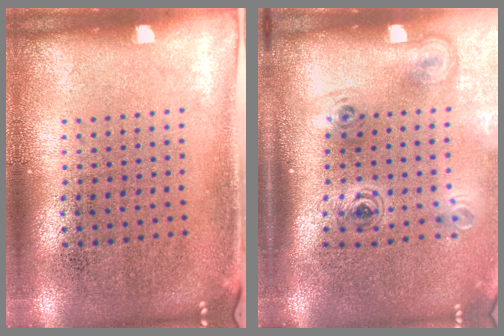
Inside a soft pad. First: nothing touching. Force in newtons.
{"total": 2.2, "press": 1.5, "slide": 1.7}